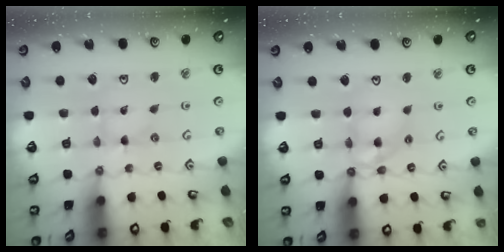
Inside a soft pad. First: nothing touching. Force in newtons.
{"total": 9.3, "press": 9.3, "slide": 0.7}